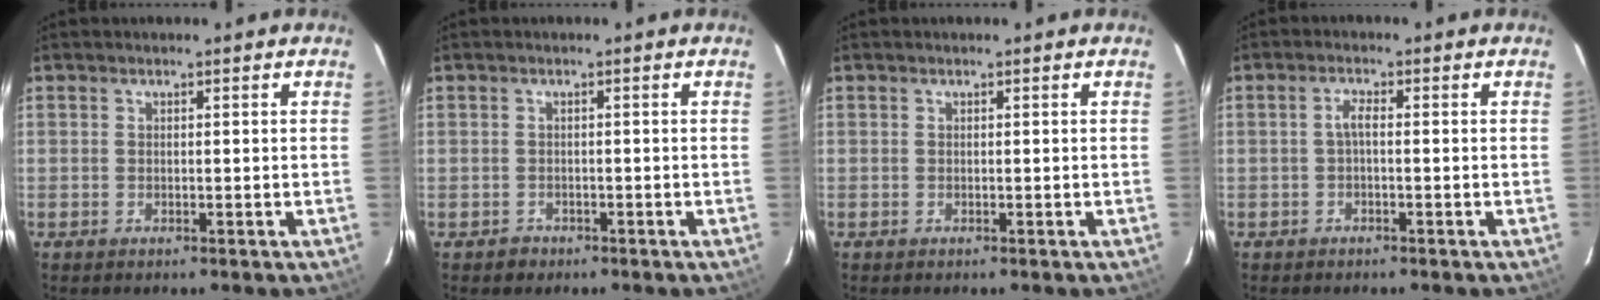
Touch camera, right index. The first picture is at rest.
{"total": 2.0, "force": [-1.0, 1.8, 0.0], "torque": [-0.004, 0.005, -0.012]}
{"total": 0.0}
{"total": 1.8, "force": [-0.3, 0.4, 1.7], "torque": [-0.036, 0.007, -0.007]}